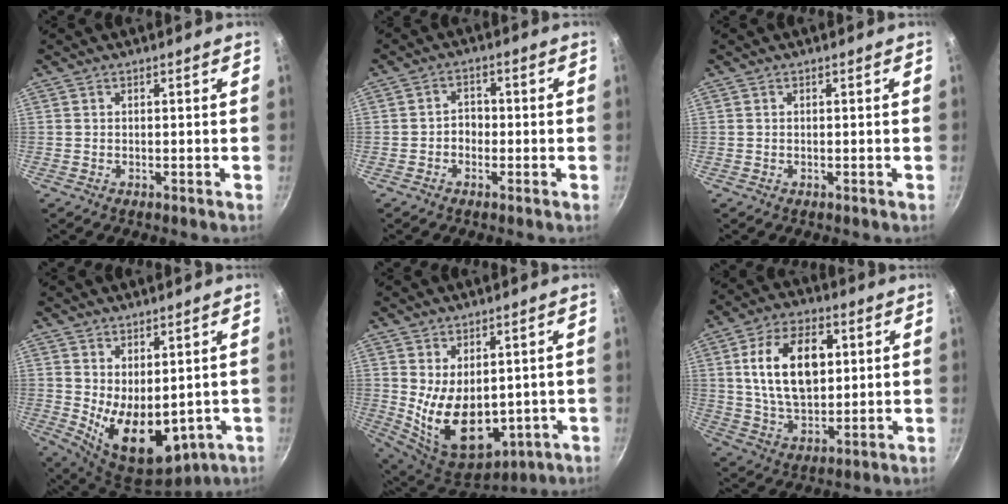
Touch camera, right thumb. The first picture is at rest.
{"total": 3.0, "force": [-1.0, 2.4, 1.4], "torque": [-0.001, 0.014, -0.019]}
{"total": 0.0}
{"total": 12.1, "force": [0.6, 7.4, 9.6], "torque": [-0.129, -0.036, 0.038]}
{"total": 15.0, "force": [-0.1, 9.7, 11.4], "torque": [-0.163, -0.034, 0.034]}
{"total": 16.4, "force": [3.4, 10.1, 12.4], "torque": [-0.190, -0.005, 0.061]}